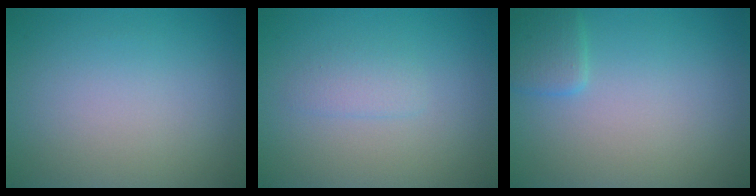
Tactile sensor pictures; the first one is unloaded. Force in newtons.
{"total": 1.3, "press": 1.3, "slide": 0.1}
{"total": 1.8, "press": 1.8, "slide": 0.1}